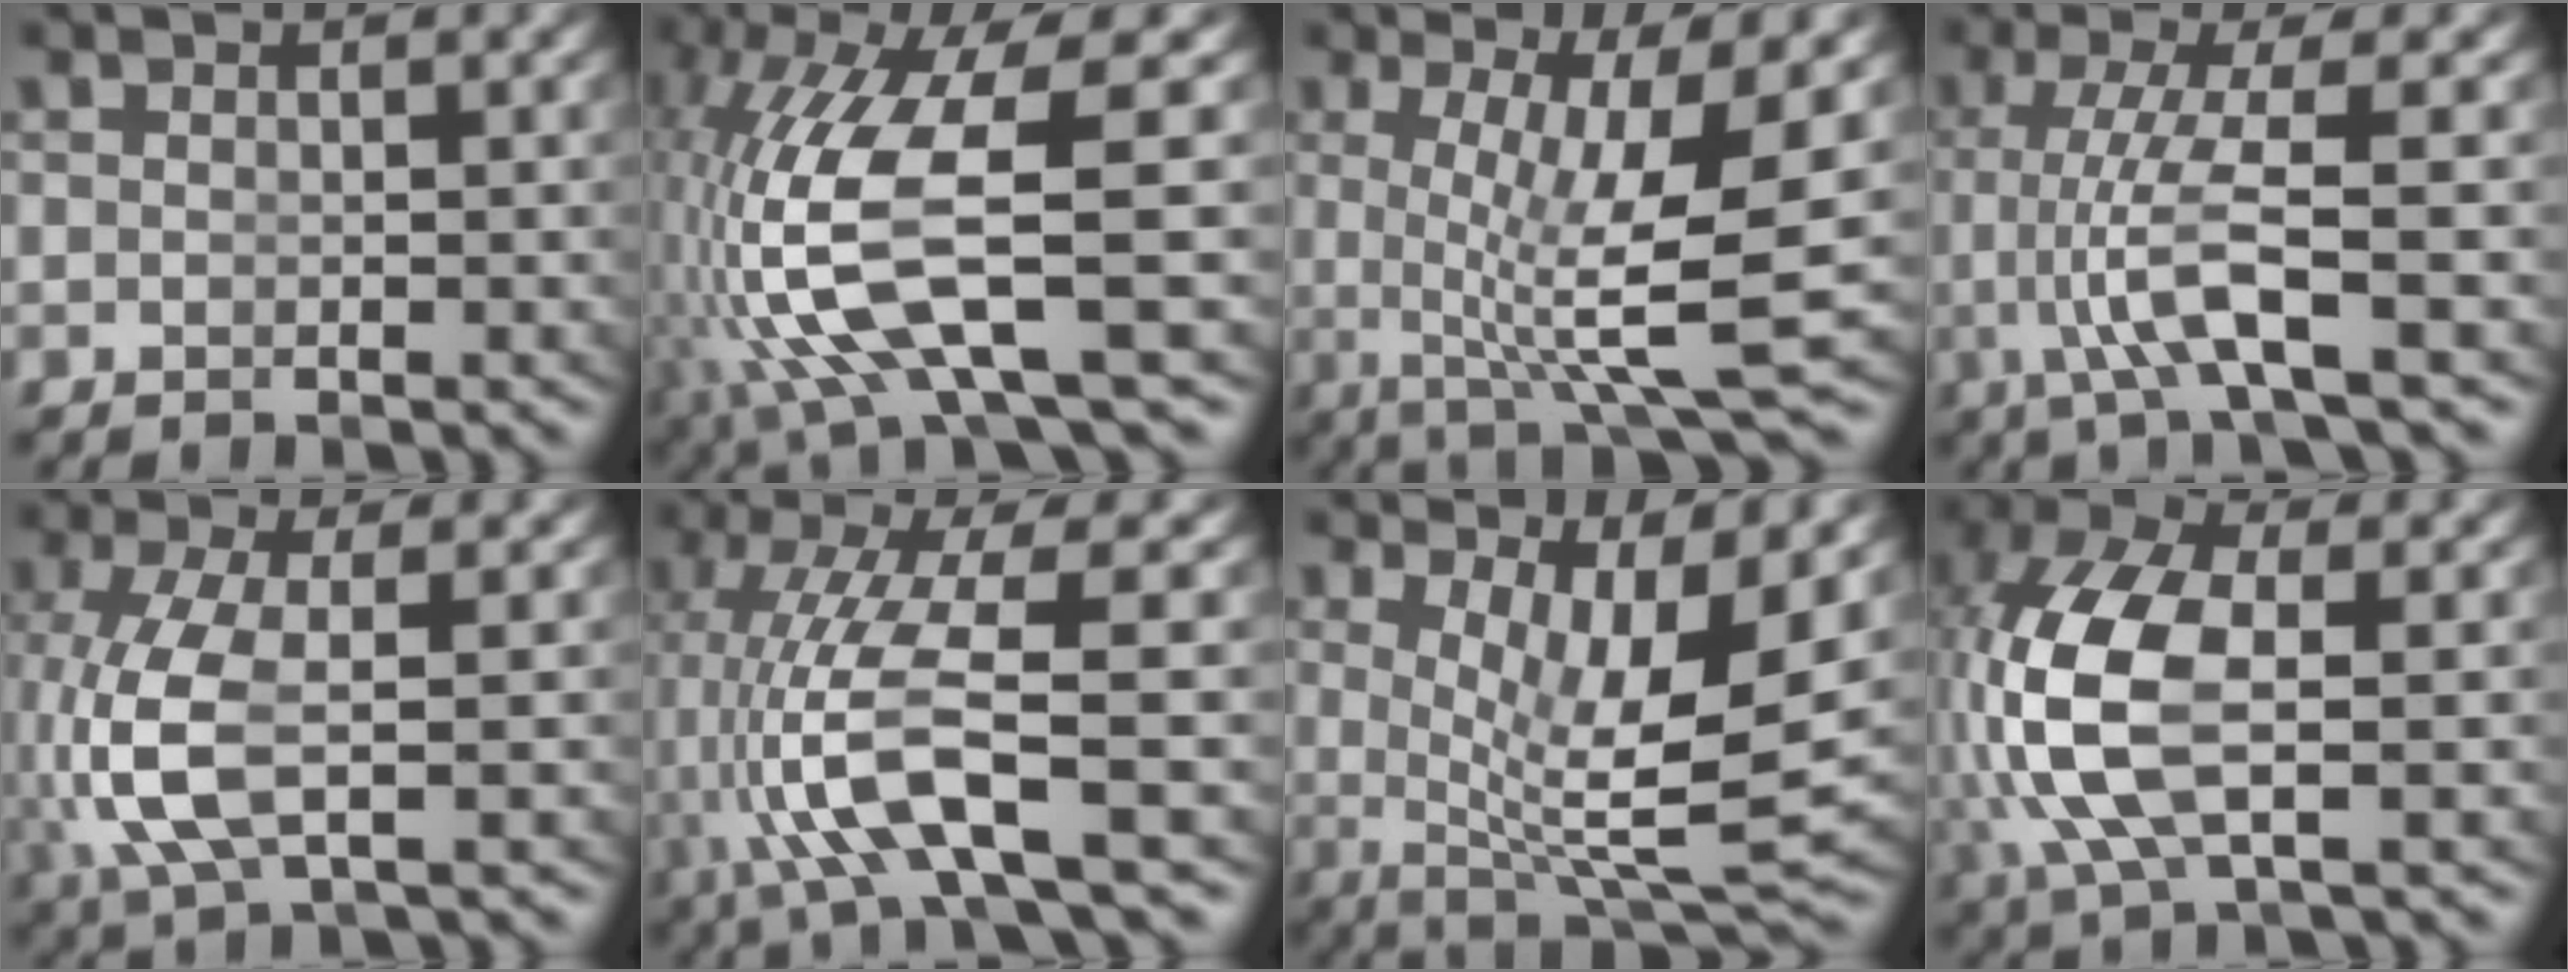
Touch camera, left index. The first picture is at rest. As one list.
[{"total": 9.9, "force": [-1.4, 3.6, 9.1], "torque": [-0.205, -0.029, 0.000]}, {"total": 9.1, "force": [-0.5, 1.9, 8.9], "torque": [-0.139, -0.024, 0.003]}, {"total": 5.6, "force": [-0.6, 0.5, 5.6], "torque": [-0.120, -0.012, -0.004]}, {"total": 5.7, "force": [-0.4, 2.3, 5.2], "torque": [-0.139, -0.021, 0.013]}, {"total": 7.6, "force": [-1.3, 2.3, 7.1], "torque": [-0.158, -0.016, -0.010]}, {"total": 10.2, "force": [0.4, 3.6, 9.5], "torque": [-0.152, -0.039, 0.025]}, {"total": 7.3, "force": [0.2, 3.2, 6.5], "torque": [-0.165, -0.018, 0.018]}]